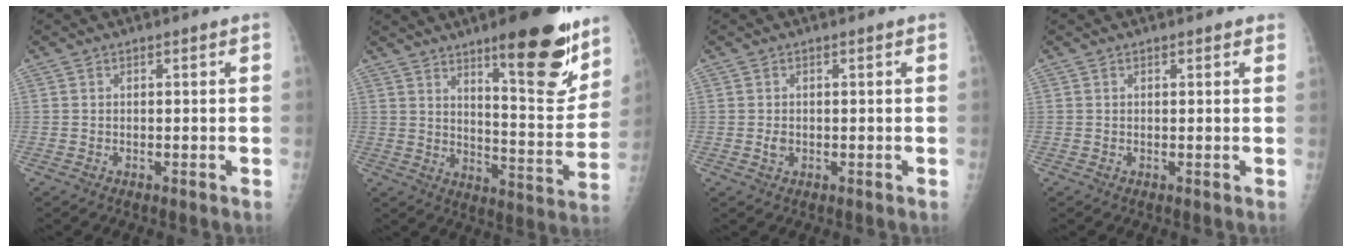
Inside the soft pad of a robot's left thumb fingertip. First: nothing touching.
{"total": 18.7, "force": [11.7, 4.6, 13.8], "torque": [-0.148, -0.081, 0.175]}
{"total": 1.3, "force": [-0.1, 1.0, 0.9], "torque": [-0.013, 0.000, -0.001]}
{"total": 0.9, "force": [0.7, 0.4, 0.4], "torque": [-0.004, -0.003, 0.005]}